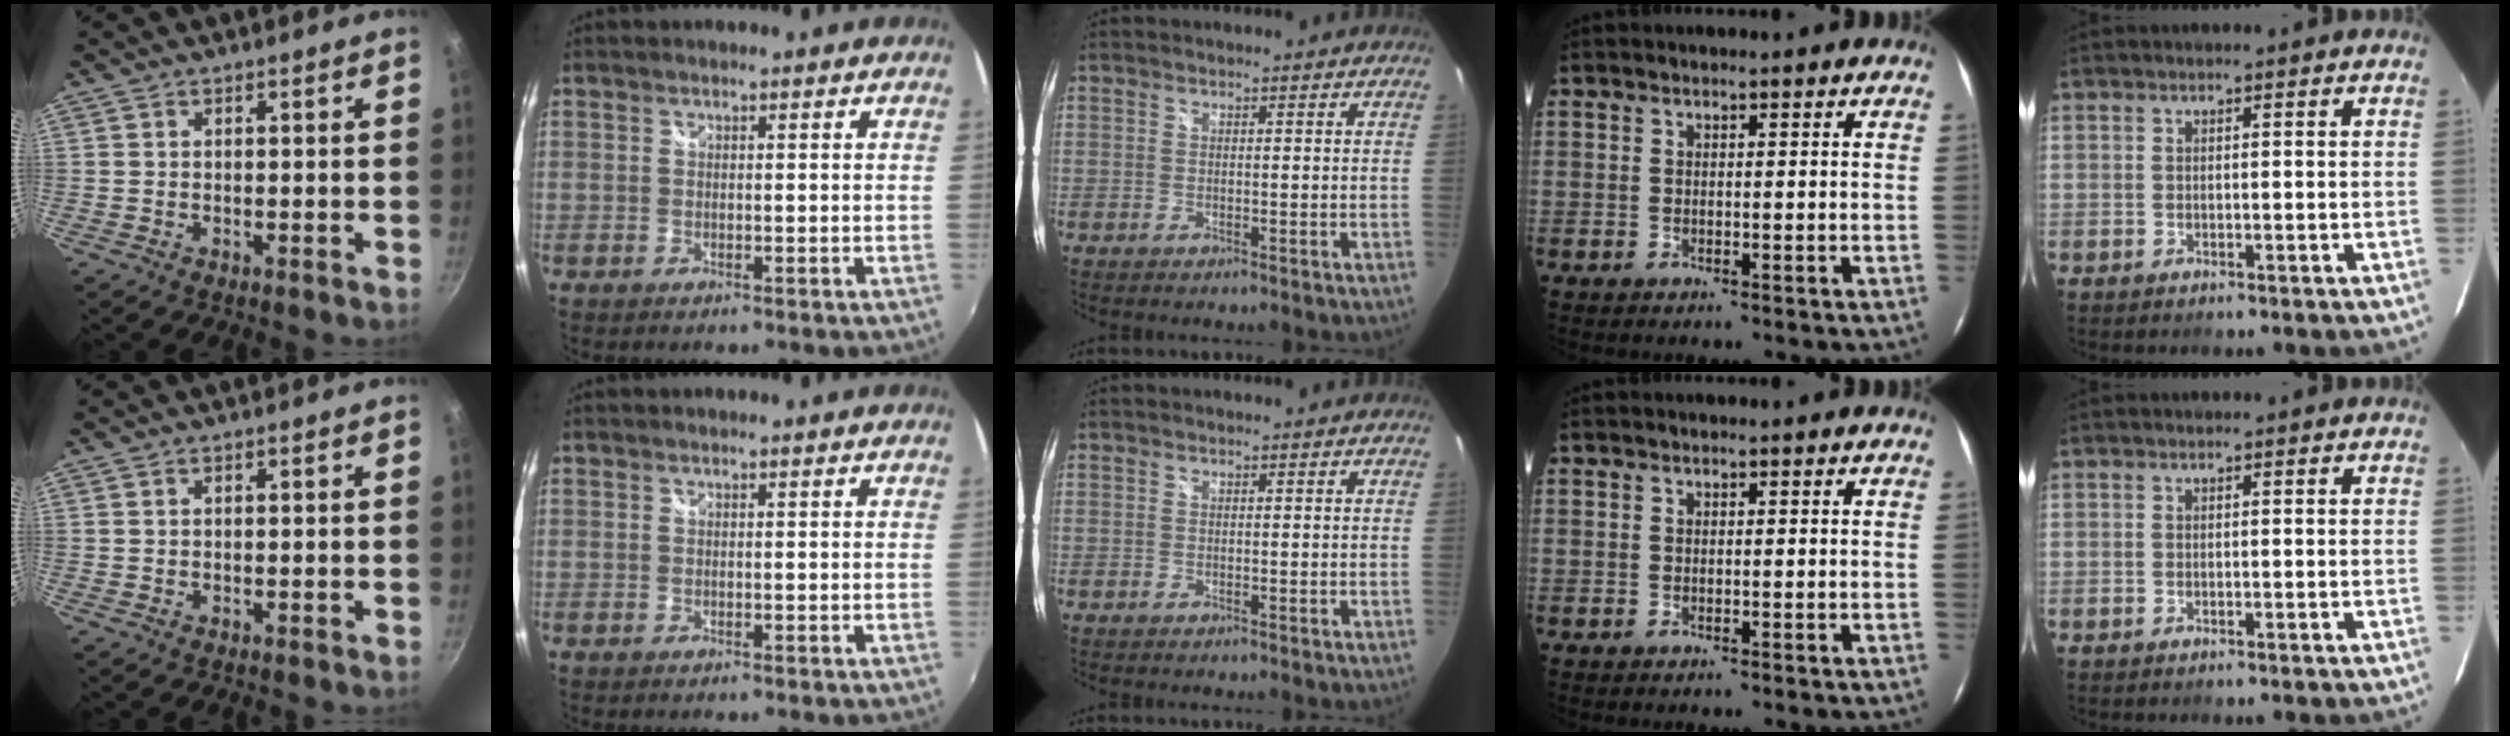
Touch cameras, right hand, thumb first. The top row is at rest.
{}